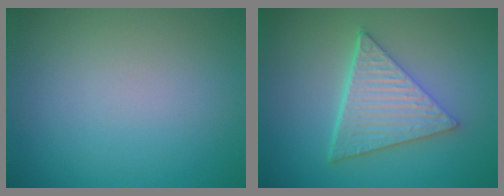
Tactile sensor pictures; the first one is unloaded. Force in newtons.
{"total": 6.1, "press": 4.5, "slide": 4.1}